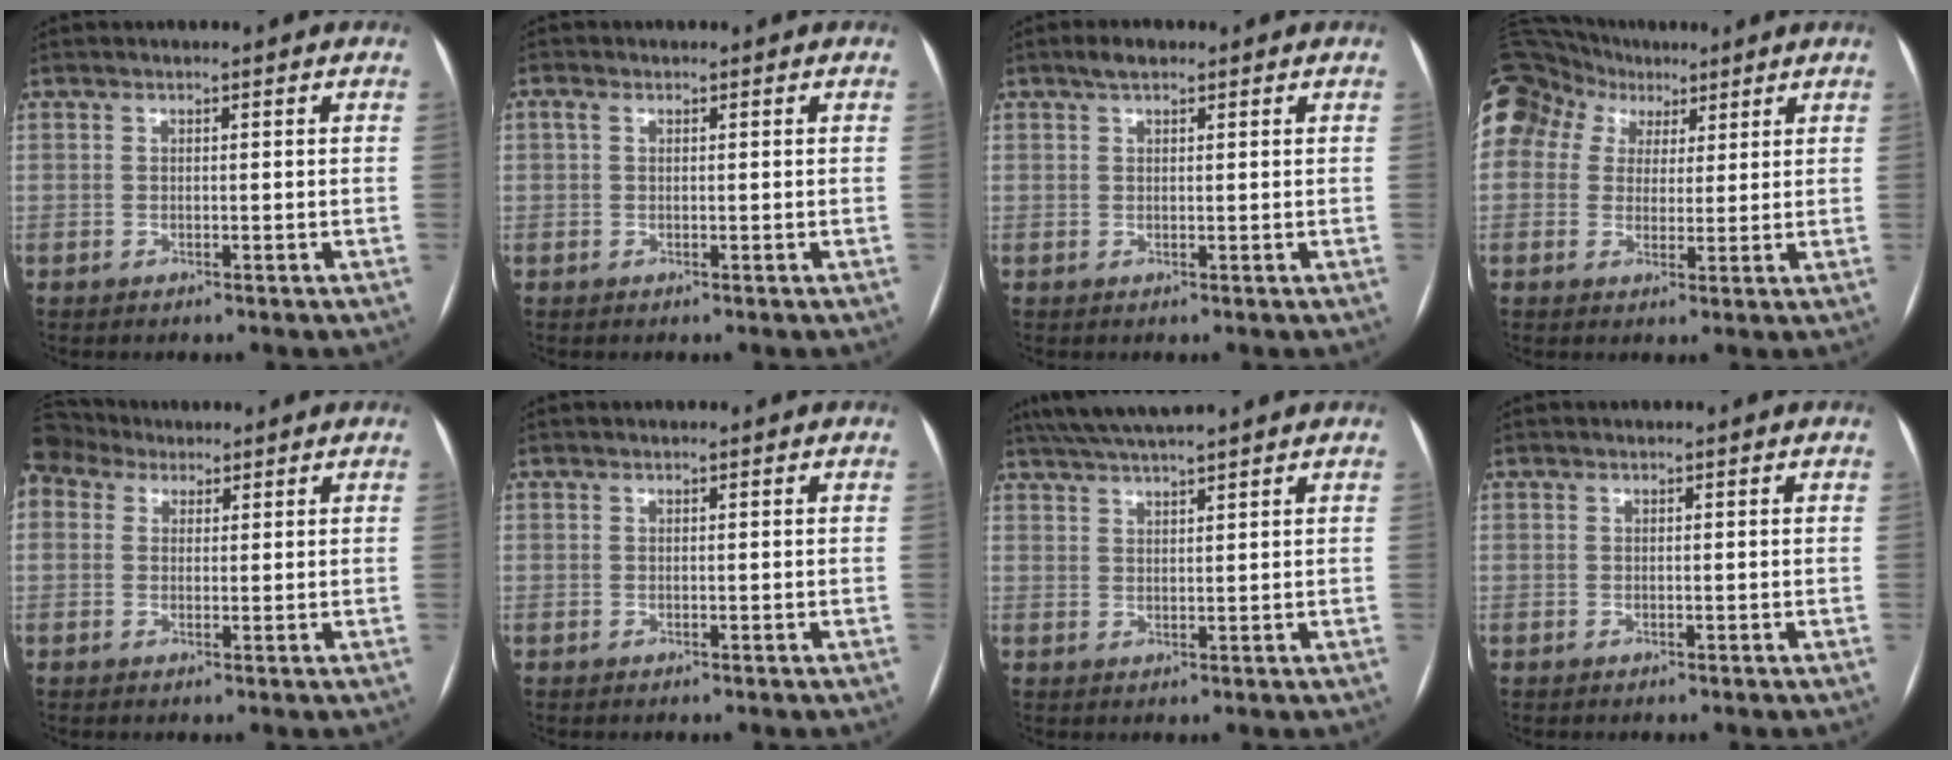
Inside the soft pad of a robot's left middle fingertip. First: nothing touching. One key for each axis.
{"total": 1.1, "fx": 0.4, "fy": 0.7, "fz": 0.8, "tx": -0.024, "ty": 0.015, "tz": 0.008}
{"total": 2.1, "fx": 1.5, "fy": 0.9, "fz": 1.2, "tx": -0.024, "ty": 0.012, "tz": 0.026}
{"total": 23.6, "fx": 11.9, "fy": 18.2, "fz": 9.2, "tx": -0.298, "ty": 0.113, "tz": 0.229}
{"total": 5.8, "fx": 4.4, "fy": 3.6, "fz": 1.5, "tx": -0.047, "ty": 0.040, "tz": 0.094}
{"total": 0.0}
{"total": 8.0, "fx": 6.9, "fy": -0.2, "fz": 3.9, "tx": -0.069, "ty": 0.034, "tz": 0.114}
{"total": 0.0}